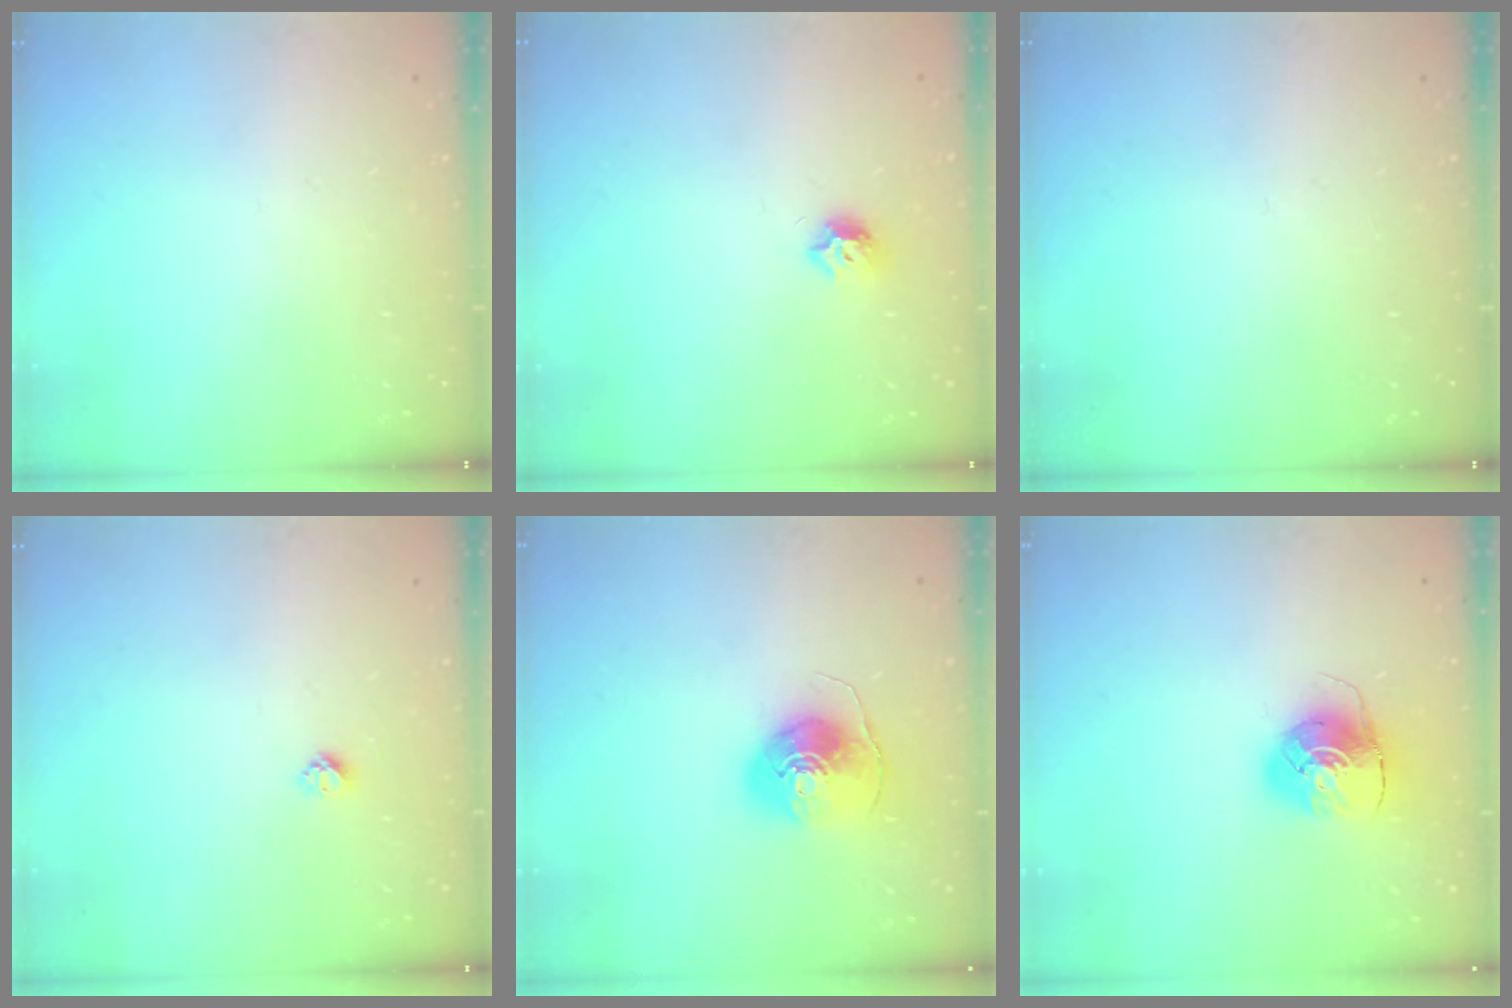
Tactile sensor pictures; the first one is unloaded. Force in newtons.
{"total": 6.4, "press": 6.4, "slide": 0.3}
{"total": 0.0}
{"total": 4.1, "press": 4.1, "slide": 0.5}
{"total": 8.8, "press": 8.7, "slide": 1.0}
{"total": 10.3, "press": 10.3, "slide": 0.4}